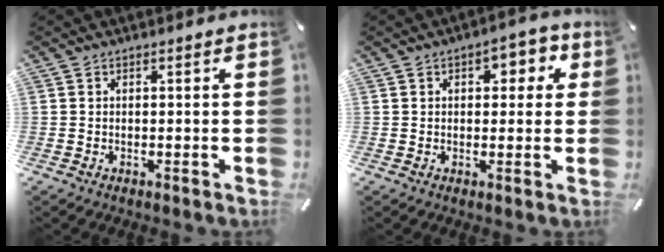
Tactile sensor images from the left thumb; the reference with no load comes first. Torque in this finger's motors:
{"motor_torque": [0.24, -0.10, 0.21, 0.16, 0.10]}